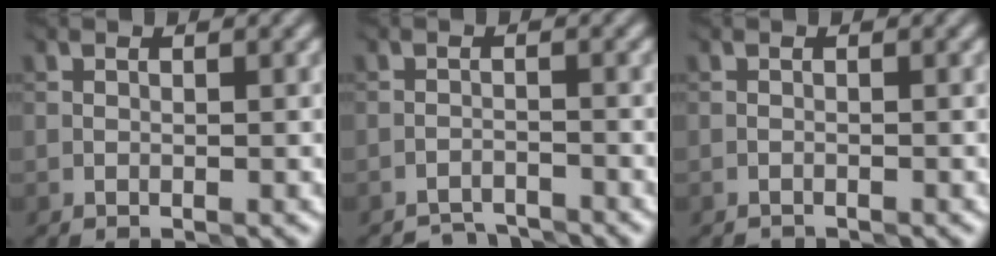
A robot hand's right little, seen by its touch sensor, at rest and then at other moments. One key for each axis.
{"total": 3.4, "fx": -3.3, "fy": 0.5, "fz": 0.3, "tx": -0.002, "ty": -0.005, "tz": -0.063}
{"total": 0.7, "fx": -0.6, "fy": 0.0, "fz": -0.2, "tx": 0.003, "ty": -0.002, "tz": -0.015}